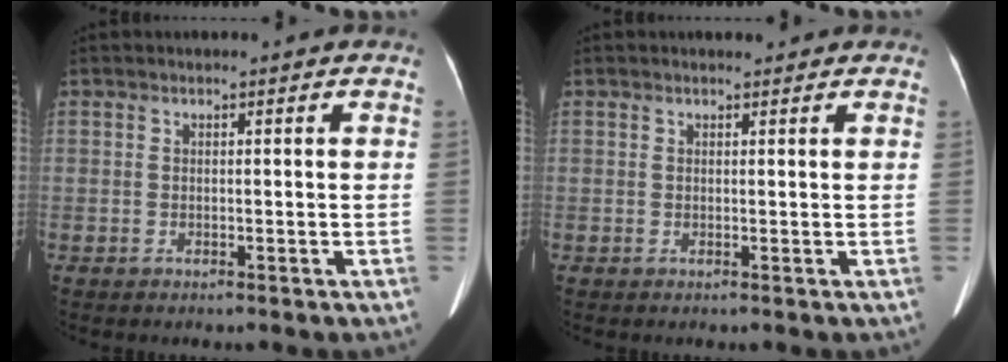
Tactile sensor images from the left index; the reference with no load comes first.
{"total": 1.4, "force": [1.2, 0.6, 0.4], "torque": [-0.005, 0.009, 0.012]}